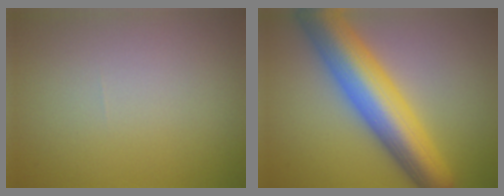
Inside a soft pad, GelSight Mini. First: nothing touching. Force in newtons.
{"total": 10.5, "press": 10.5, "slide": 0.2}